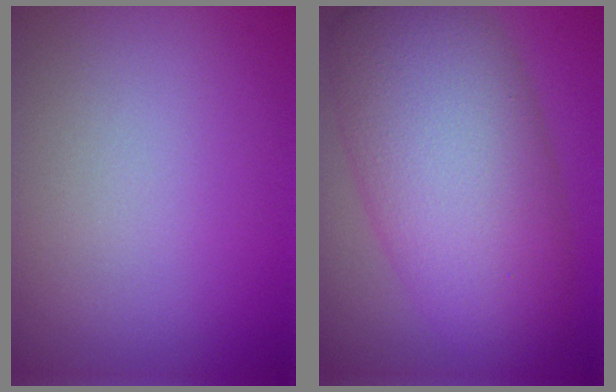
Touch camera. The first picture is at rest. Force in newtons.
{"total": 11.1, "press": 11.1, "slide": 0.3}